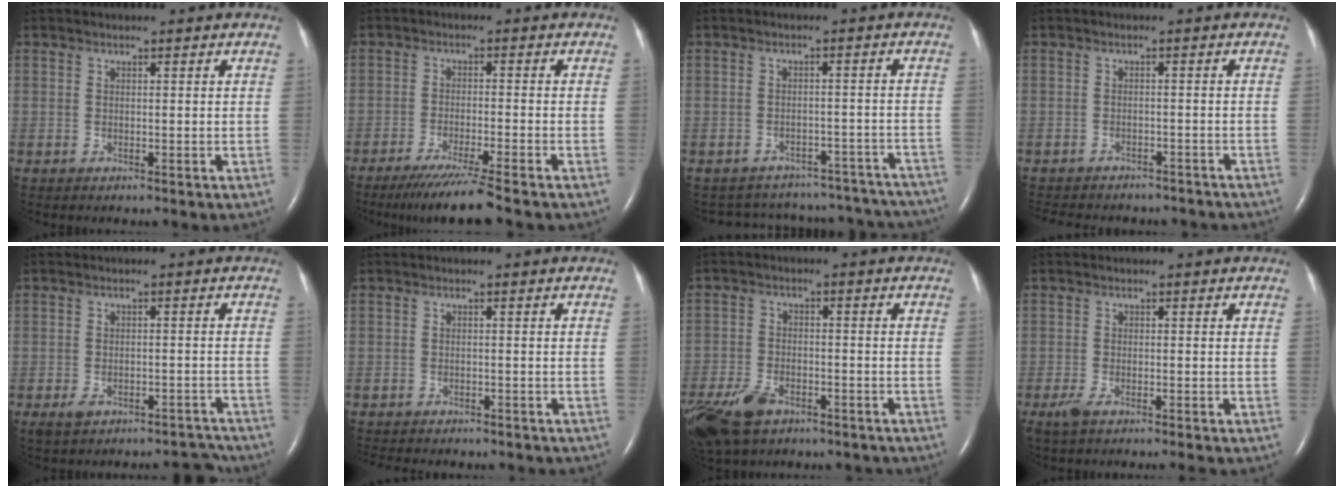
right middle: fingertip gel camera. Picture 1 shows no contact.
{"total": 7.5, "force": [-6.0, -1.2, 4.3], "torque": [-0.072, -0.026, -0.103]}
{"total": 20.9, "force": [-19.2, 7.3, 3.8], "torque": [-0.065, 0.029, -0.202]}
{"total": 15.3, "force": [-13.4, 5.2, 5.2], "torque": [-0.117, -0.006, -0.157]}
{"total": 5.4, "force": [-4.8, 1.8, 1.5], "torque": [-0.018, 0.014, -0.070]}
{"total": 11.4, "force": [-10.0, 3.3, 4.3], "torque": [-0.073, -0.007, -0.118]}
{"total": 14.0, "force": [-9.5, 7.1, 7.5], "torque": [-0.194, -0.012, -0.153]}
{"total": 3.8, "force": [-3.0, 0.1, 2.3], "torque": [-0.042, -0.008, -0.051]}